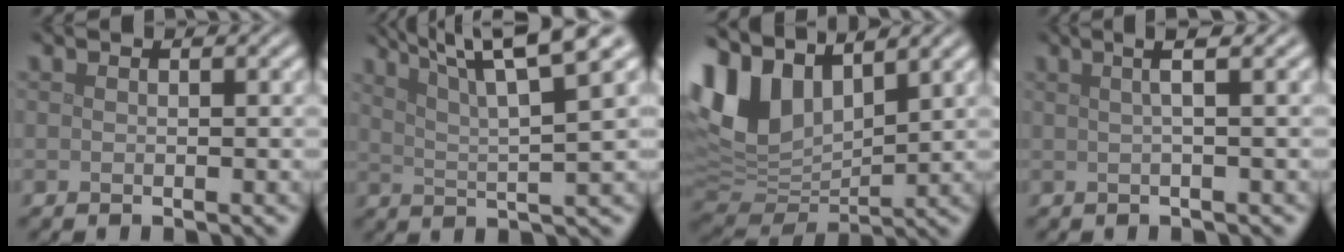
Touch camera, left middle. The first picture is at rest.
{"total": 9.0, "force": [5.5, 1.4, 6.9], "torque": [-0.099, 0.022, 0.080]}
{"total": 8.0, "force": [4.7, 4.5, 4.7], "torque": [-0.113, 0.003, 0.092]}
{"total": 2.7, "force": [0.9, 0.6, 2.5], "torque": [-0.037, 0.008, 0.007]}